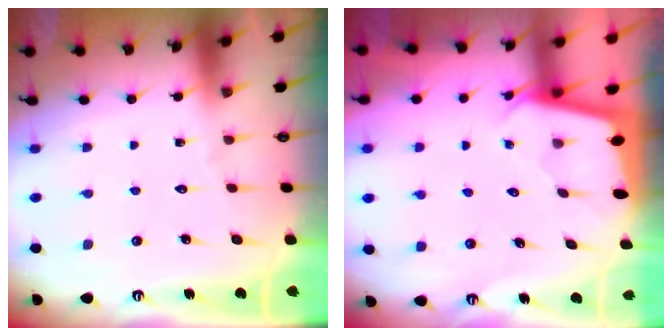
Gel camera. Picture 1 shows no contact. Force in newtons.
{"total": 1.9, "press": 1.9, "slide": 0.1}